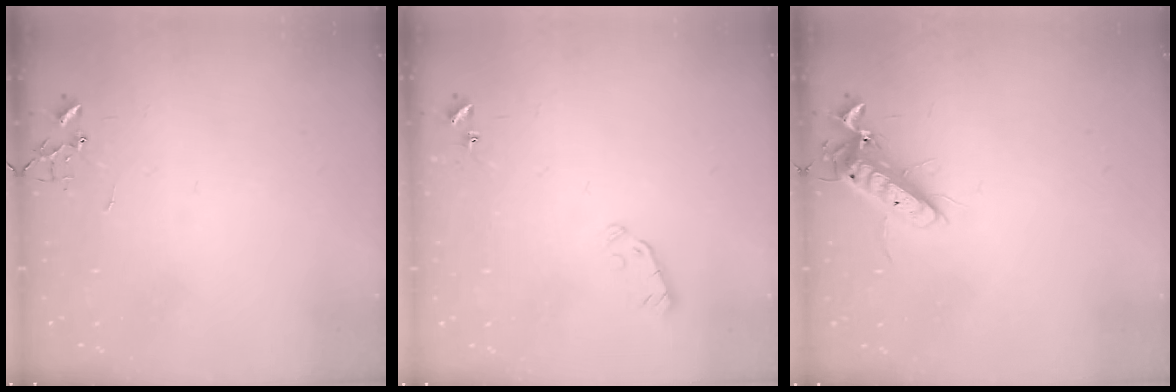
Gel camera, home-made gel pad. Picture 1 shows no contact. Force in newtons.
{"total": 3.7, "press": 3.6, "slide": 0.9}
{"total": 12.5, "press": 12.4, "slide": 1.6}